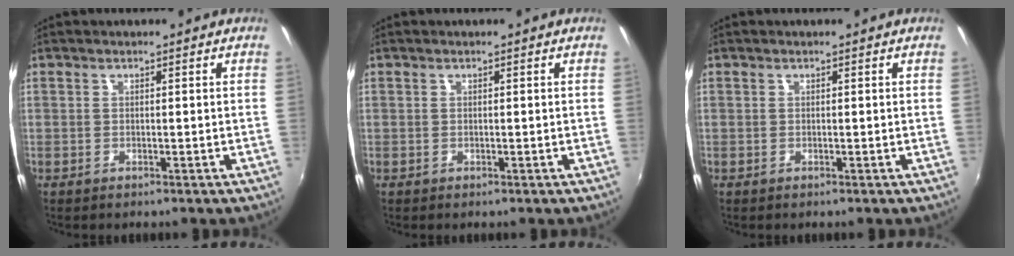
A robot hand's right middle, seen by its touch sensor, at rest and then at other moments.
{"total": 0.0}
{"total": 0.0}